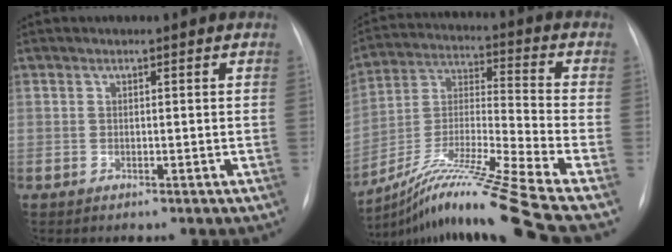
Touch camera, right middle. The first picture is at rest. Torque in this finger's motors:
{"motor_torque": [0.47, -1.11, 0.08, 0.10]}